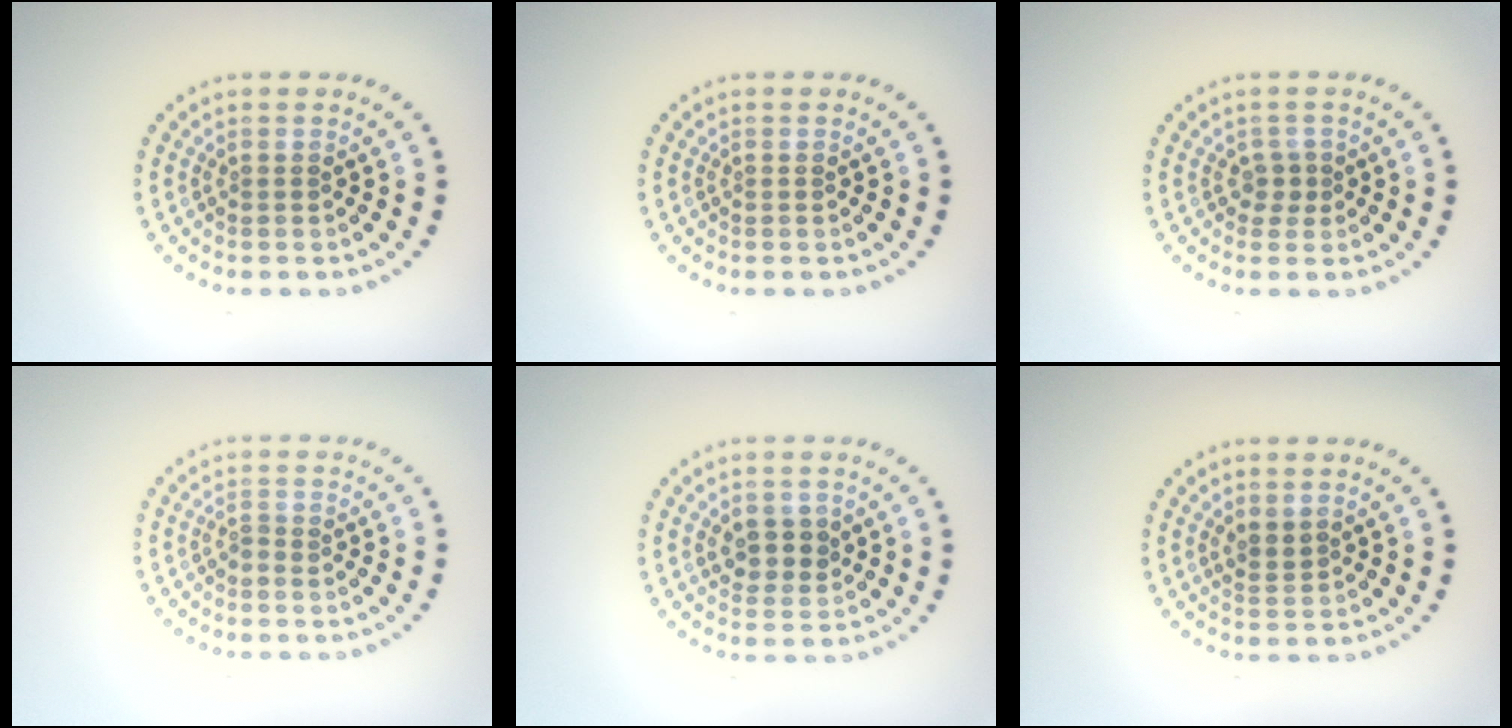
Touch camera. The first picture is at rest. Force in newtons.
{"total": 0.0}
{"total": 1.2, "press": 1.0, "slide": 0.5}
{"total": 0.6, "press": 0.2, "slide": 0.6}
{"total": 2.5, "press": 2.3, "slide": 0.8}
{"total": 1.4, "press": 1.1, "slide": 0.8}